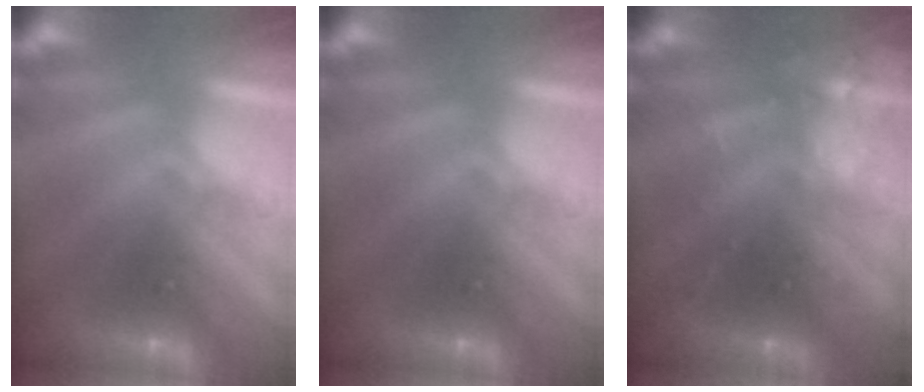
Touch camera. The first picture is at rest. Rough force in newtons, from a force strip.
{"total": 0.0}
{"total": 2.9}